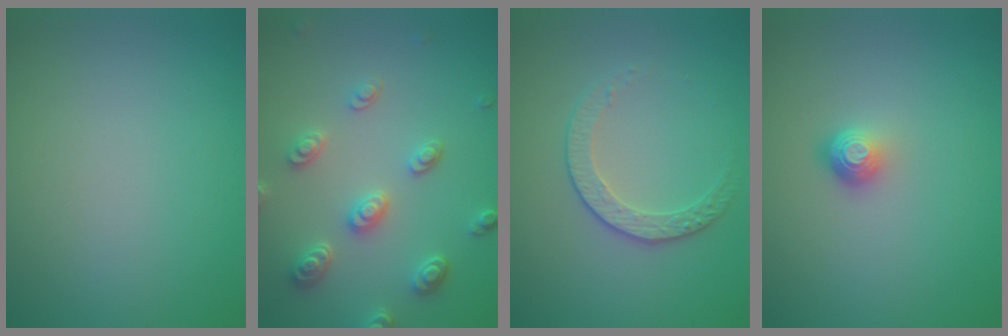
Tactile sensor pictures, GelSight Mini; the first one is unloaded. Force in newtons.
{"total": 4.5, "press": 3.6, "slide": 2.6}
{"total": 2.2, "press": 1.7, "slide": 1.4}
{"total": 1.8, "press": 1.2, "slide": 1.3}